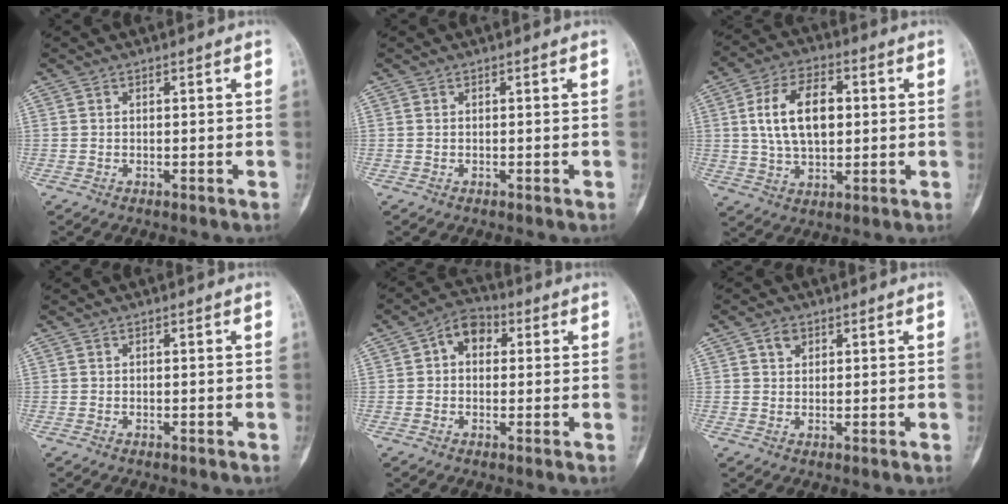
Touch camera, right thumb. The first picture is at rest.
{"total": 0.0}
{"total": 13.0, "force": [1.9, 7.8, 10.3], "torque": [-0.166, 0.007, 0.033]}
{"total": 0.0}
{"total": 6.3, "force": [1.4, 4.6, 4.1], "torque": [-0.042, 0.016, 0.012]}
{"total": 2.5, "force": [1.2, 1.9, 1.1], "torque": [-0.010, -0.003, 0.018]}